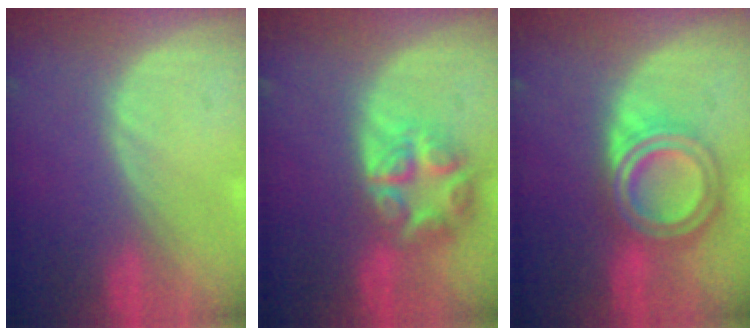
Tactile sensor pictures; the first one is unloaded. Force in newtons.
{"total": 7.9, "press": 6.9, "slide": 3.9}
{"total": 7.7, "press": 7.7, "slide": 0.5}